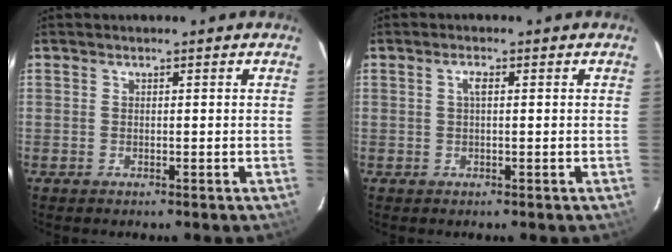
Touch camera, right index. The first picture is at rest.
{"total": 1.5, "force": [0.3, 0.5, 1.4], "torque": [-0.028, 0.004, 0.002]}